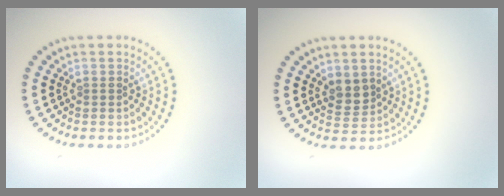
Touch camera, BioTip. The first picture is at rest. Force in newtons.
{"total": 2.0, "press": 1.8, "slide": 0.8}